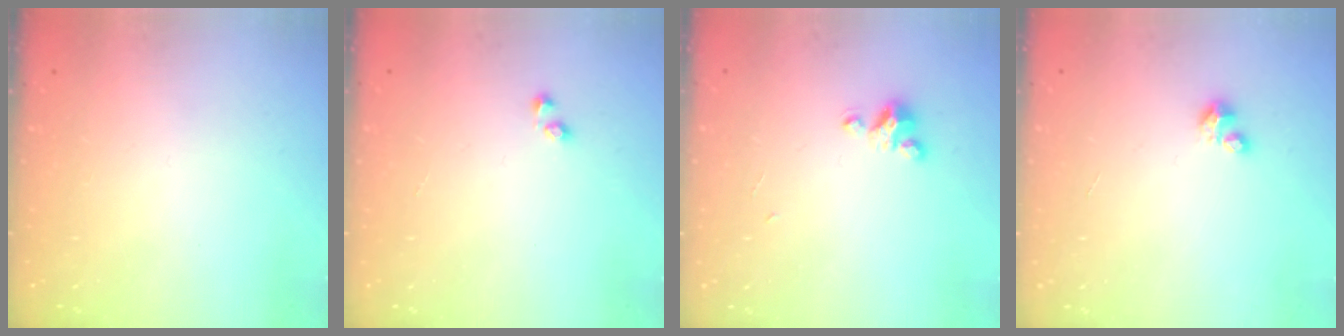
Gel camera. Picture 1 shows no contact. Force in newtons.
{"total": 0.9, "press": 0.8, "slide": 0.5}
{"total": 3.0, "press": 3.0, "slide": 0.3}
{"total": 2.6, "press": 2.6, "slide": 0.2}